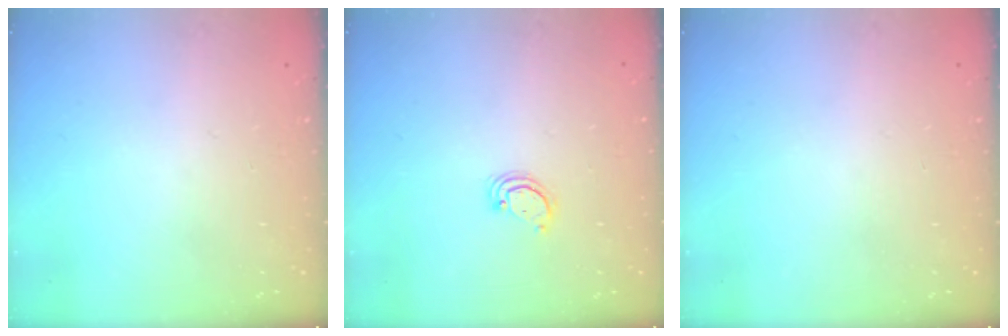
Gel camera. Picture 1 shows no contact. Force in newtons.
{"total": 3.2, "press": 3.2, "slide": 0.3}
{"total": 0.0}